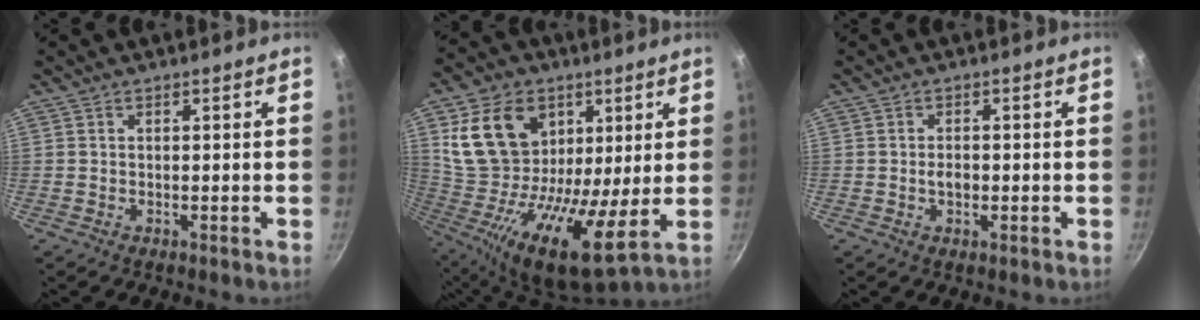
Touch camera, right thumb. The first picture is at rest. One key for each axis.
{"total": 22.5, "fx": 7.9, "fy": 14.5, "fz": 15.2, "tx": -0.284, "ty": -0.028, "tz": 0.133}
{"total": 2.4, "fx": -0.4, "fy": 1.4, "fz": 1.8, "tx": -0.026, "ty": 0.005, "tz": -0.008}